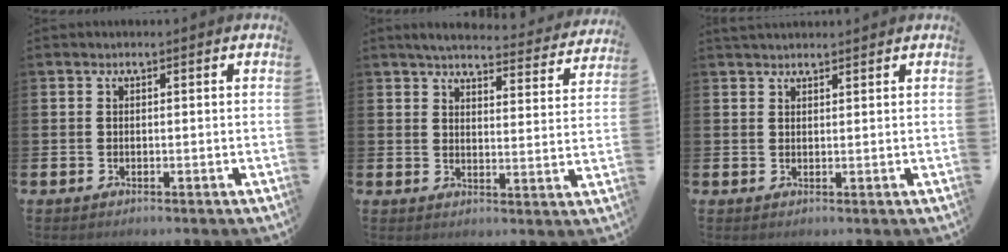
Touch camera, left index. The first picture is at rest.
{"total": 4.5, "force": [4.3, 0.6, 1.3], "torque": [-0.039, -0.032, 0.070]}
{"total": 1.9, "force": [1.9, 0.5, 0.2], "torque": [0.002, -0.005, 0.033]}